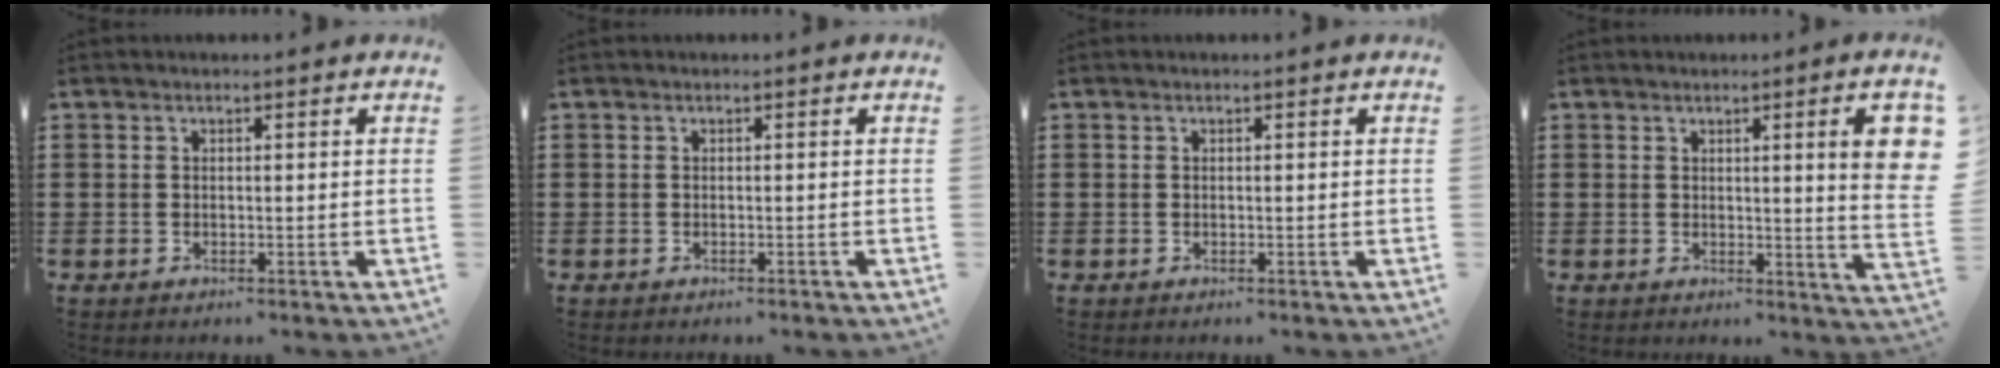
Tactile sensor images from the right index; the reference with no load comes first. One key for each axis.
{"total": 0.0}
{"total": 0.0}
{"total": 6.3, "fx": 1.9, "fy": 0.3, "fz": 6.0, "tx": -0.088, "ty": -0.011, "tz": 0.024}